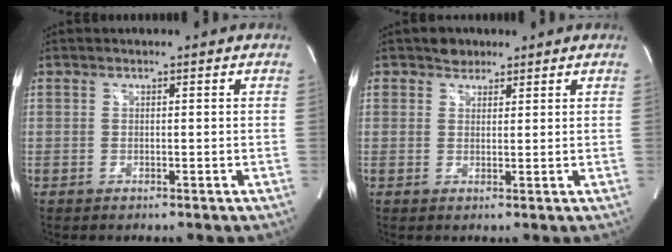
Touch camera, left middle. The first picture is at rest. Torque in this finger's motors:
{"motor_torque": [0.11, -0.04, -0.07, 0.01]}